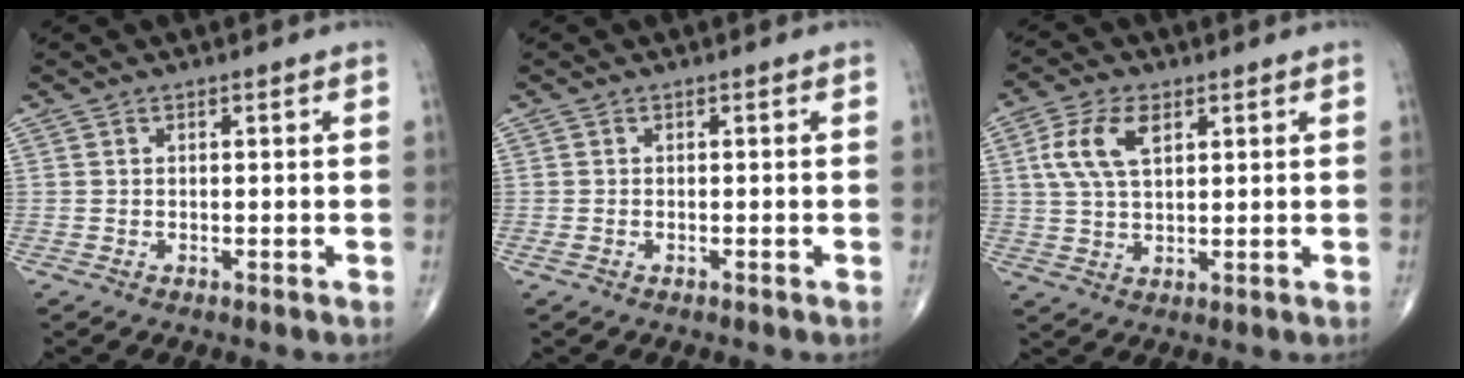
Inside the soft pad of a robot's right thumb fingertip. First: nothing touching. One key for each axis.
{"total": 0.6, "fx": -0.2, "fy": 0.4, "fz": 0.3, "tx": -0.012, "ty": 0.002, "tz": -0.002}
{"total": 8.2, "fx": 2.7, "fy": 4.3, "fz": 6.4, "tx": -0.132, "ty": 0.003, "tz": 0.053}